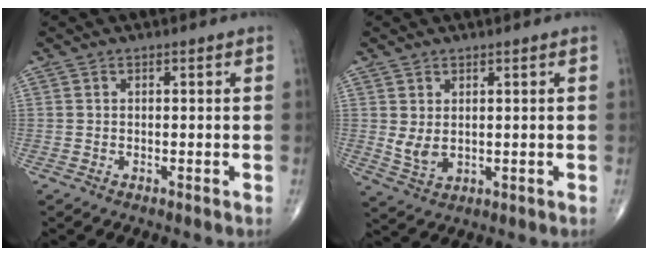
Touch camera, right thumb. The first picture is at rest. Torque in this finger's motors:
{"motor_torque": [0.29, 0.21, -0.07, -0.16, 0.03]}